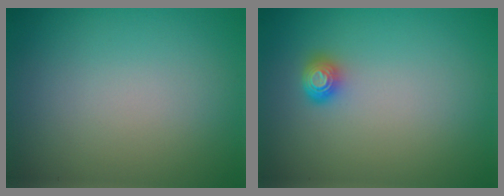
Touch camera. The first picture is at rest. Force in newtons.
{"total": 1.6, "press": 1.3, "slide": 0.9}